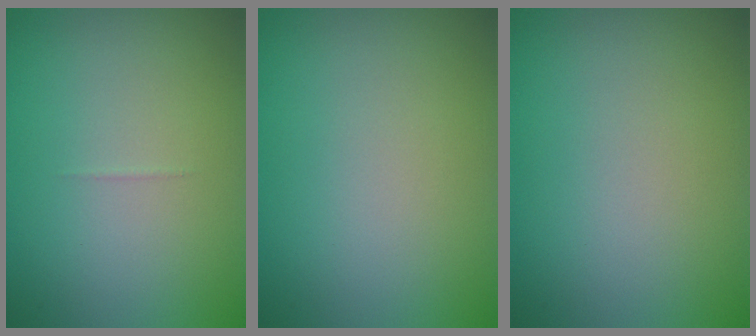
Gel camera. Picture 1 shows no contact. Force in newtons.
{"total": 0.0}
{"total": 0.0}